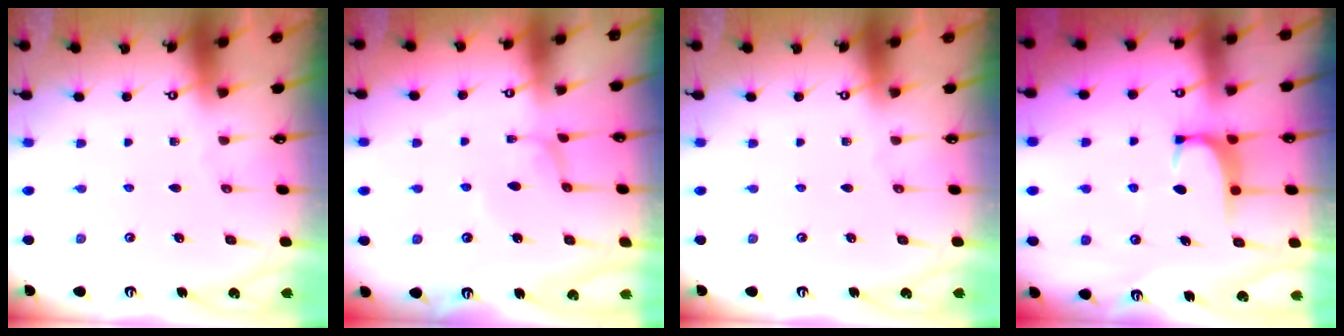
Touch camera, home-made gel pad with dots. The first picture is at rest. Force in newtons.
{"total": 1.3, "press": 1.3, "slide": 0.2}
{"total": 0.0}
{"total": 1.7, "press": 1.6, "slide": 0.5}